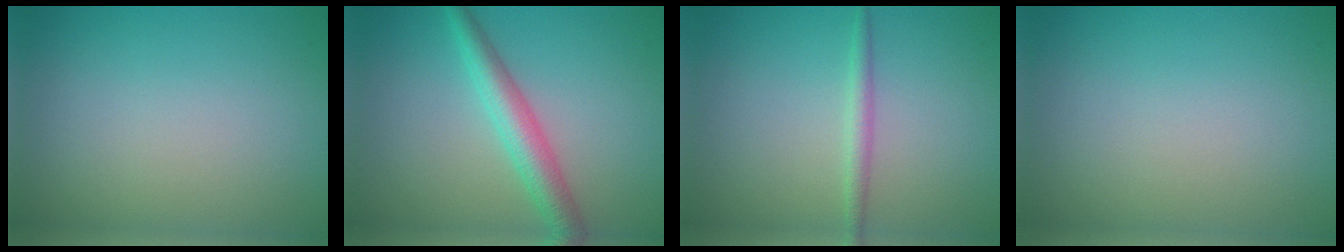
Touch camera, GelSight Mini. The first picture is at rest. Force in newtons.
{"total": 3.8, "press": 3.8, "slide": 0.0}
{"total": 1.5, "press": 1.5, "slide": 0.1}
{"total": 0.0}